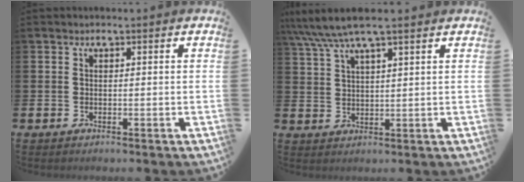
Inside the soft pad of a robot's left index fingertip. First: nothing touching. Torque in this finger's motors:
{"motor_torque": [1.03, -1.11, 1.05, 0.21]}